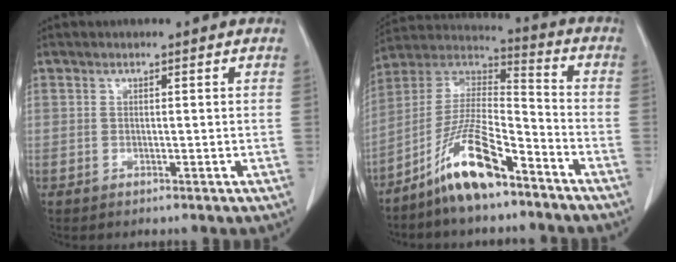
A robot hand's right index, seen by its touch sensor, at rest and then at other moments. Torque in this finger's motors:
{"motor_torque": [1.24, -0.91, 0.74, 0.21]}